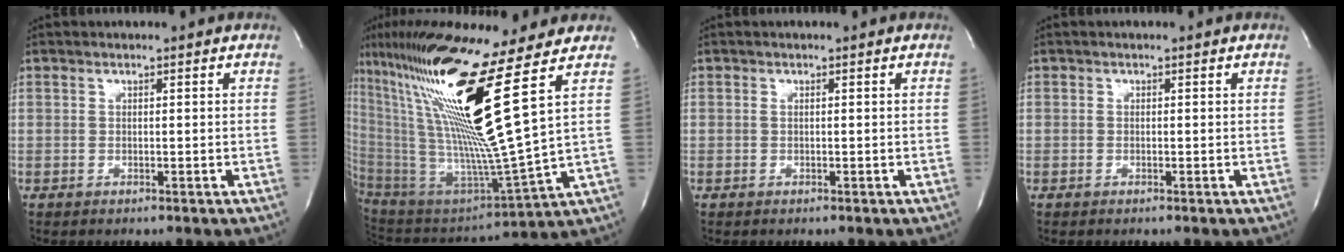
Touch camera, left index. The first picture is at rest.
{"total": 24.0, "force": [12.1, -1.7, 20.6], "torque": [-0.406, -0.024, 0.210]}
{"total": 0.0}
{"total": 0.0}